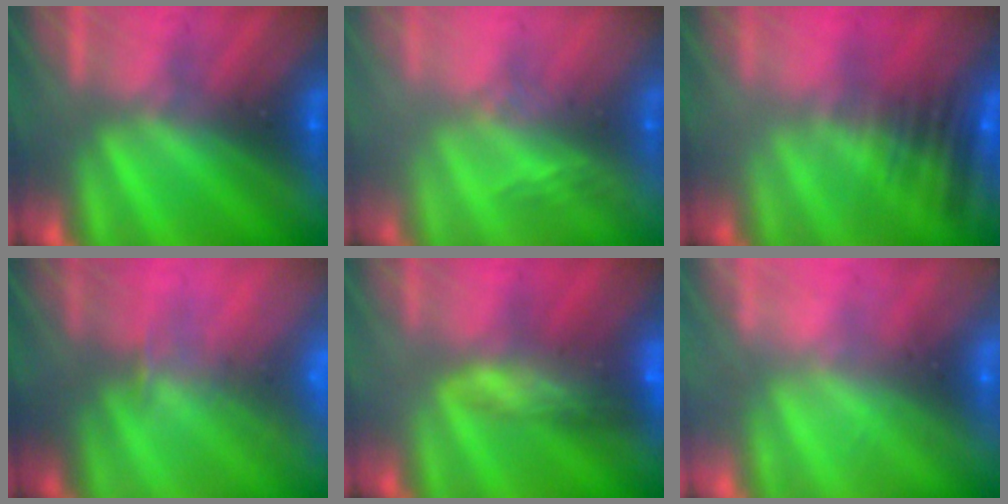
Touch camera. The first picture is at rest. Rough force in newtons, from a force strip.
{"total": 2.9}
{"total": 4.6}
{"total": 5.5}
{"total": 8.1}
{"total": 9.1}